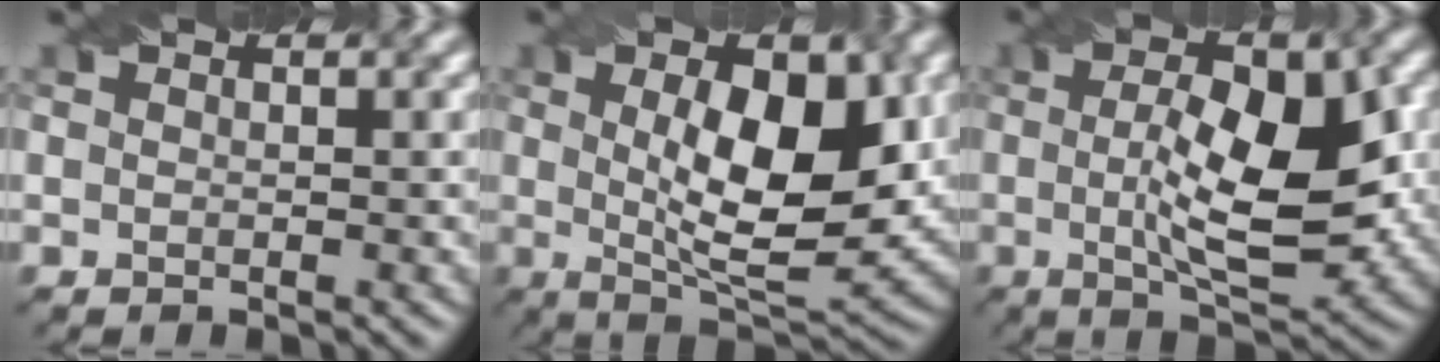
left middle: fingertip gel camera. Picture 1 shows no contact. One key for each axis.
{"total": 10.1, "fx": 1.3, "fy": 4.0, "fz": 9.2, "tx": -0.136, "ty": -0.001, "tz": 0.025}
{"total": 9.8, "fx": 0.1, "fy": 3.4, "fz": 9.2, "tx": -0.140, "ty": 0.003, "tz": 0.003}